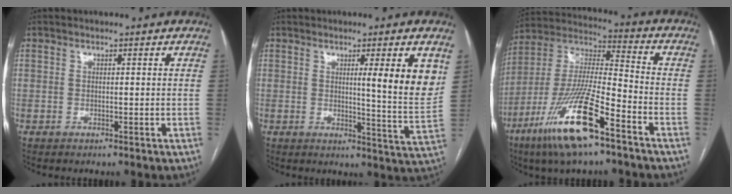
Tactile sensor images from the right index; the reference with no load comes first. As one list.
[{"total": 9.2, "force": [3.3, 0.0, 8.5], "torque": [-0.102, -0.023, 0.042]}, {"total": 18.3, "force": [-10.3, 2.6, 14.9], "torque": [-0.324, -0.039, -0.192]}]